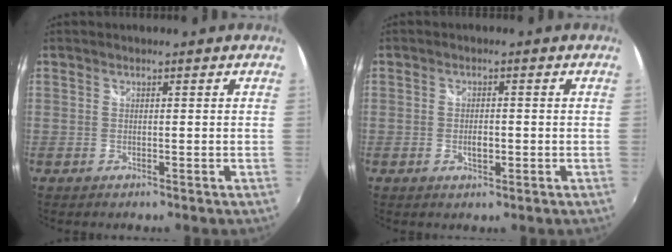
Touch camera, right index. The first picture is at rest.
{"total": 2.5, "force": [-0.6, 1.2, 2.1], "torque": [-0.037, -0.001, -0.010]}